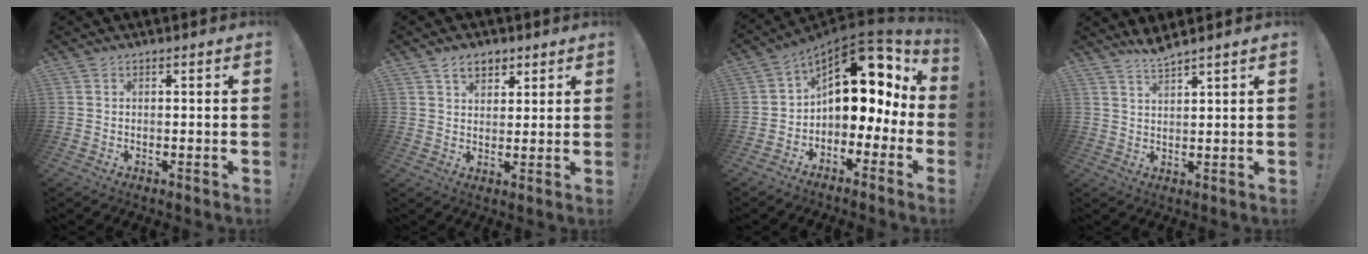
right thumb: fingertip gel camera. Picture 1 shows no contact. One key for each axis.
{"total": 5.5, "fx": 3.3, "fy": 3.5, "fz": 2.6, "tx": -0.041, "ty": -0.006, "tz": 0.059}
{"total": 14.2, "fx": 5.1, "fy": 8.7, "fz": 10.1, "tx": -0.144, "ty": -0.041, "tz": 0.096}
{"total": 4.1, "fx": 3.6, "fy": -0.7, "fz": 1.9, "tx": -0.044, "ty": -0.017, "tz": 0.062}